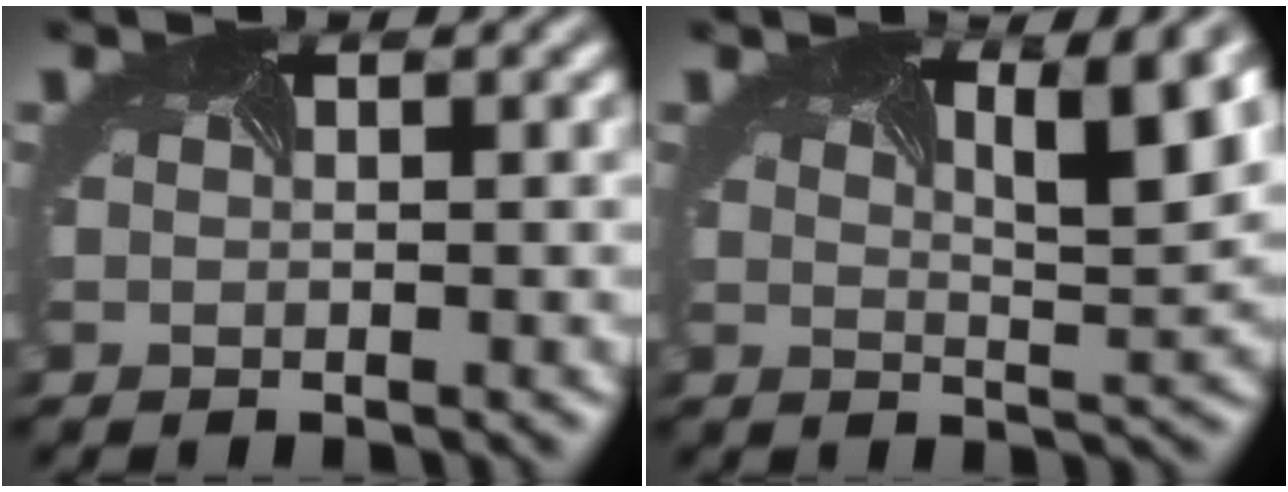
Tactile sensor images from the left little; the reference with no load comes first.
{"total": 6.5, "force": [2.5, 1.6, 5.7], "torque": [-0.063, 0.011, 0.035]}